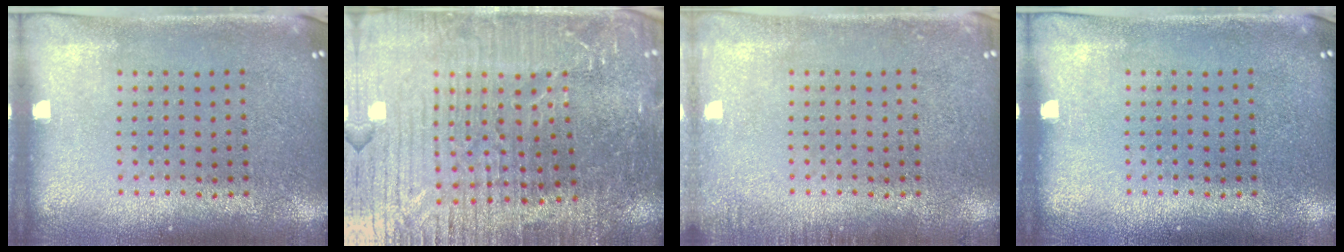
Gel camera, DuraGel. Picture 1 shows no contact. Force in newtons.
{"total": 5.2, "press": 4.9, "slide": 1.9}
{"total": 1.2, "press": 1.1, "slide": 0.2}
{"total": 0.0}